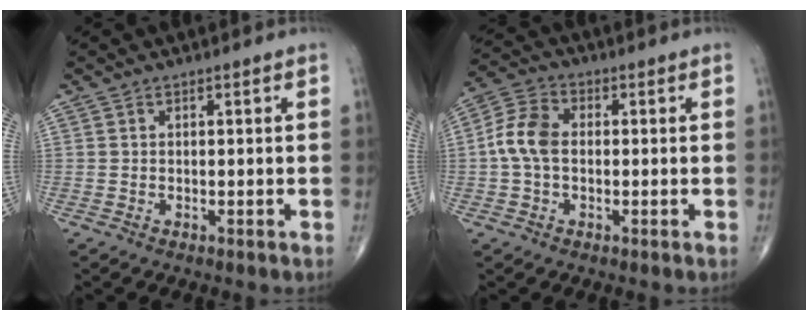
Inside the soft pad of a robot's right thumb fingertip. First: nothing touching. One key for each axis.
{"total": 7.4, "fx": -0.2, "fy": 4.9, "fz": 5.5, "tx": -0.113, "ty": 0.022, "tz": -0.014}